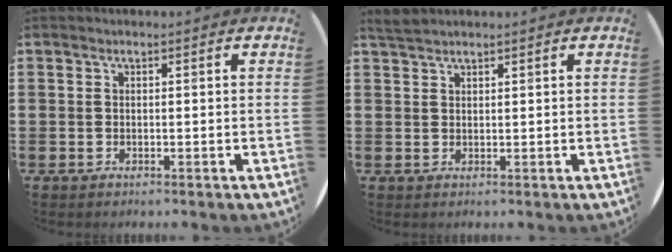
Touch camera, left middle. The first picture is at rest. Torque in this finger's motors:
{"motor_torque": [0.35, -0.31, 0.00, -0.01]}